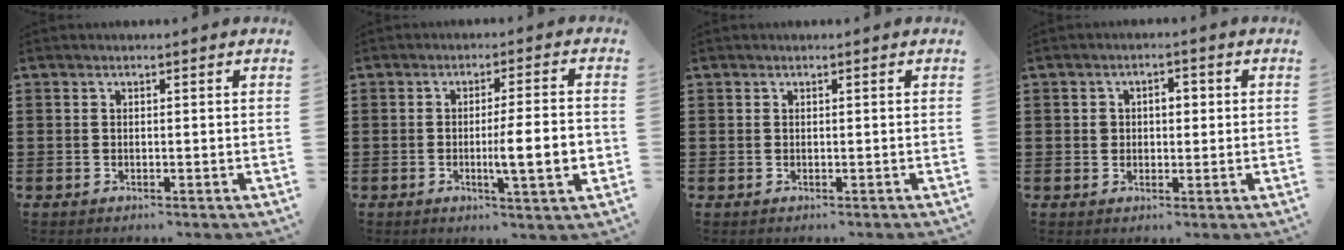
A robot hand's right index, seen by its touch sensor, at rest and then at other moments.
{"total": 7.8, "force": [-1.4, 0.8, 7.6], "torque": [-0.108, -0.013, -0.026]}
{"total": 0.0}
{"total": 2.5, "force": [0.2, 1.9, 1.7], "torque": [-0.037, 0.011, 0.000]}